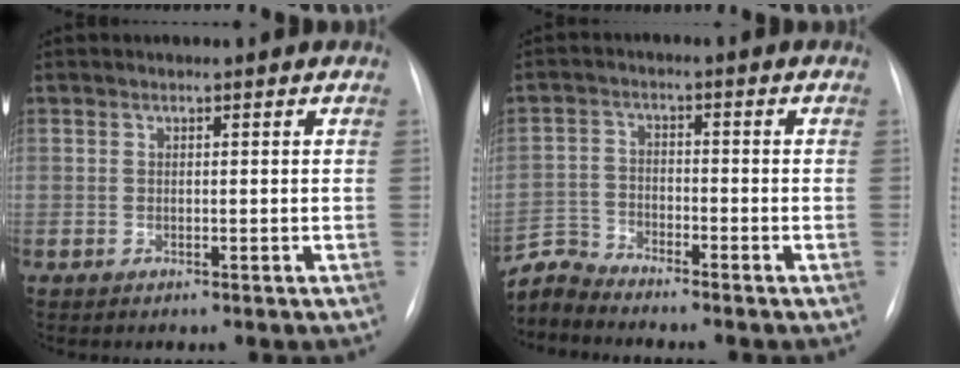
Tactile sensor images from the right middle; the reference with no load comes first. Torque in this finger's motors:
{"motor_torque": [-0.19, -0.17, -0.01, -0.01]}